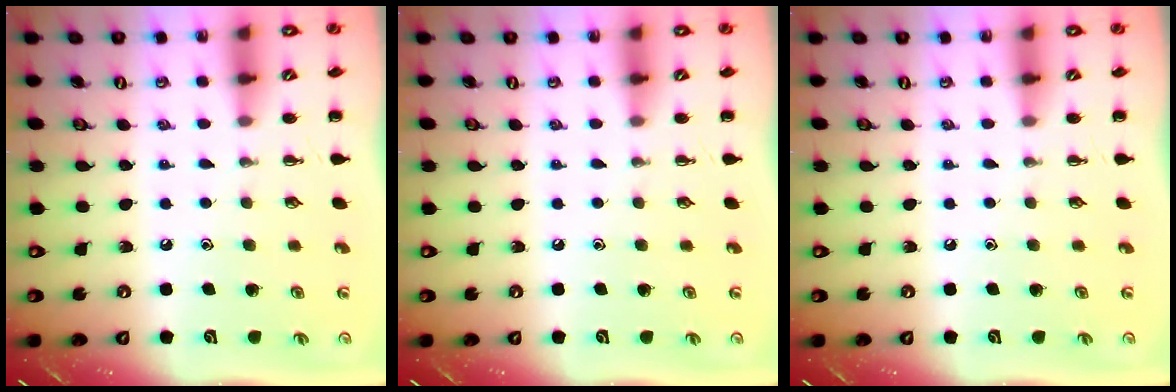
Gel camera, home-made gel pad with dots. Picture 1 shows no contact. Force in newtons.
{"total": 0.0}
{"total": 0.0}